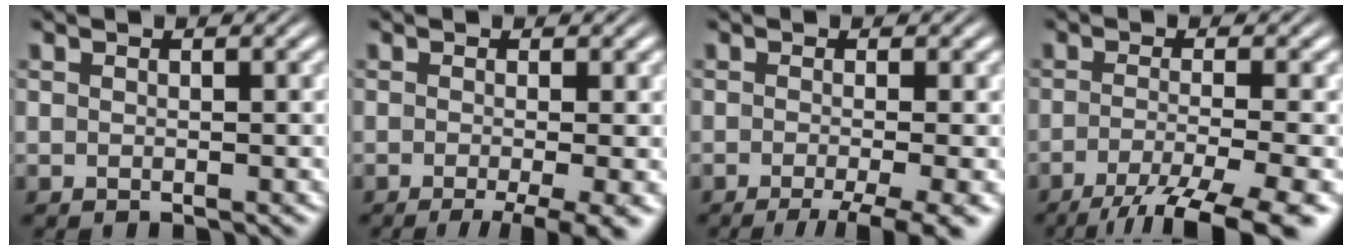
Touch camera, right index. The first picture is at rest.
{"total": 5.5, "force": [-3.8, 1.2, 3.8], "torque": [-0.043, -0.014, -0.051]}
{"total": 6.1, "force": [-4.4, 1.3, 4.1], "torque": [-0.047, -0.015, -0.060]}
{"total": 7.9, "force": [-5.2, 2.3, 5.6], "torque": [-0.084, -0.033, -0.064]}